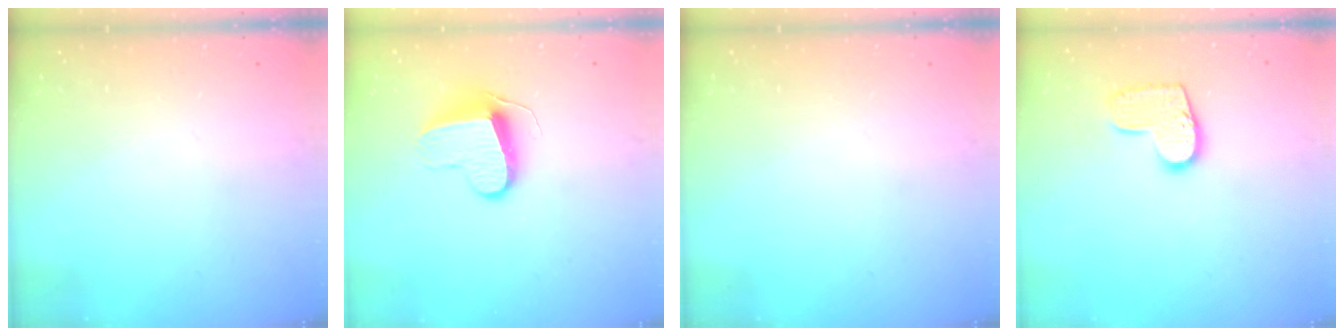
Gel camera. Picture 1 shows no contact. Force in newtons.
{"total": 9.9, "press": 9.9, "slide": 0.8}
{"total": 0.0}
{"total": 10.2, "press": 10.2, "slide": 0.2}